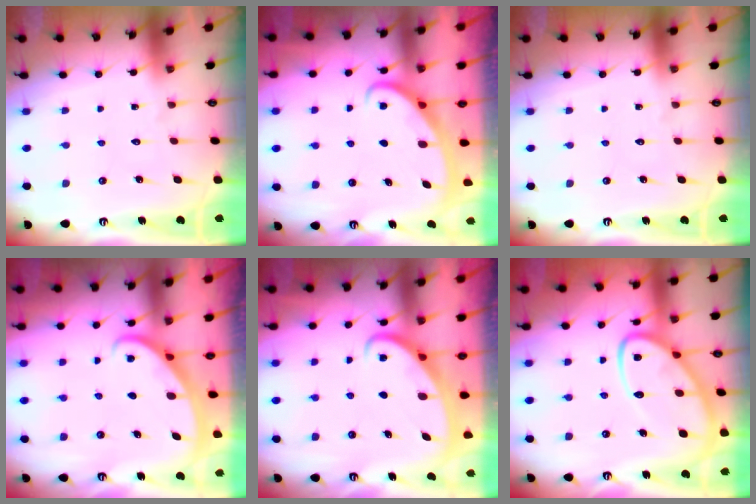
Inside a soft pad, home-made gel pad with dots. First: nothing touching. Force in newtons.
{"total": 2.8, "press": 2.7, "slide": 0.4}
{"total": 0.0}
{"total": 2.5, "press": 2.5, "slide": 0.2}
{"total": 2.4, "press": 2.4, "slide": 0.4}
{"total": 12.2, "press": 12.2, "slide": 1.2}